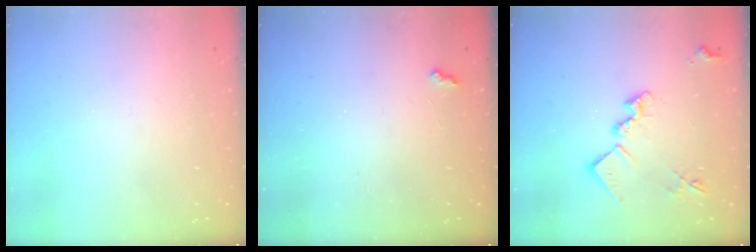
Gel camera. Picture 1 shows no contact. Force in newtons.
{"total": 2.1, "press": 2.1, "slide": 0.5}
{"total": 14.9, "press": 14.9, "slide": 0.6}